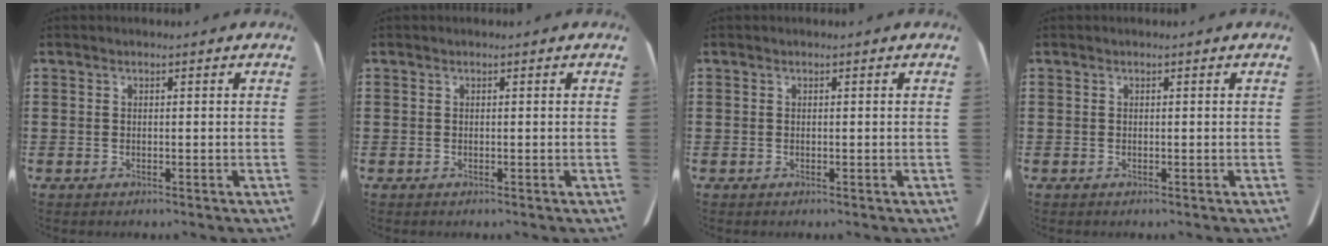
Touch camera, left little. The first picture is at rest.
{"total": 0.0}
{"total": 0.0}
{"total": 0.0}